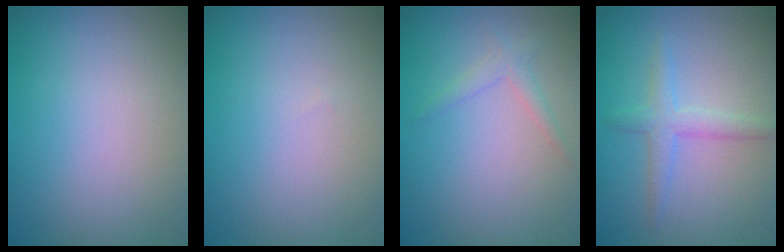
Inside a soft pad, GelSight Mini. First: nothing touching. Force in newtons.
{"total": 0.0}
{"total": 1.3, "press": 1.3, "slide": 0.1}
{"total": 2.3, "press": 2.3, "slide": 0.2}